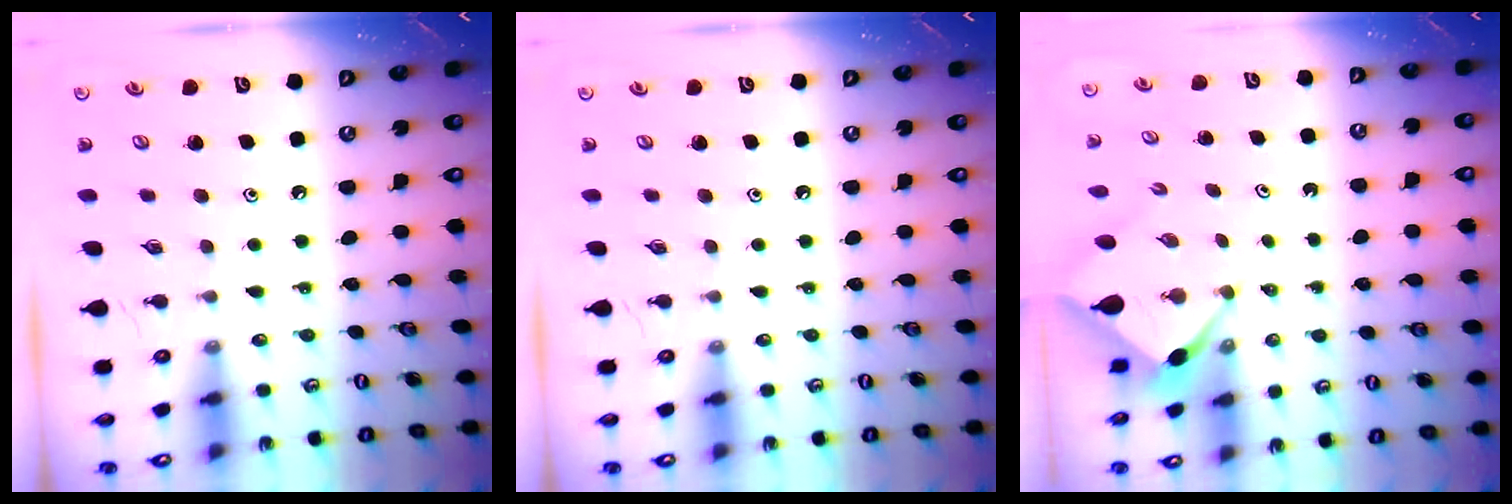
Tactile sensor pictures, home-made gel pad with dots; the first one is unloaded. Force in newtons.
{"total": 0.0}
{"total": 2.7, "press": 2.6, "slide": 0.3}